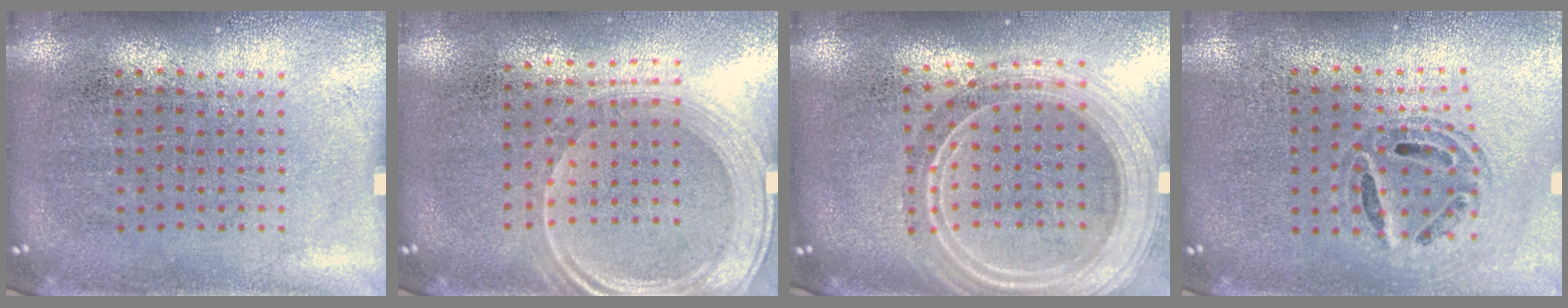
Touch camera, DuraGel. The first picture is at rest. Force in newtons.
{"total": 2.0, "press": 1.7, "slide": 1.1}
{"total": 2.7, "press": 2.2, "slide": 1.4}
{"total": 0.7, "press": 0.7, "slide": 0.2}